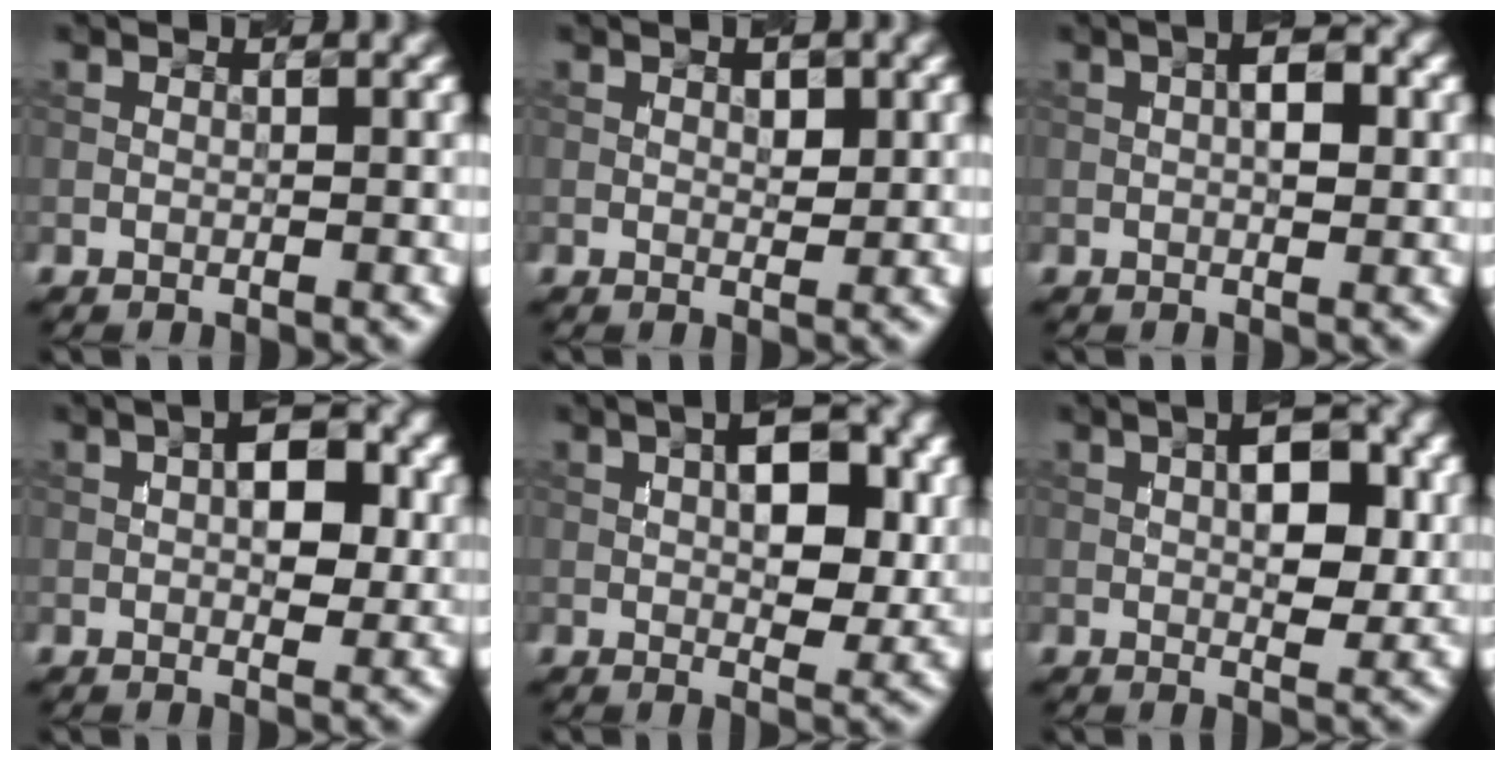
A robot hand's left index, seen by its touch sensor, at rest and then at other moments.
{"total": 1.4, "force": [0.5, 0.7, 1.1], "torque": [-0.012, -0.003, 0.009]}
{"total": 3.1, "force": [0.5, 1.3, 2.8], "torque": [-0.042, 0.006, 0.004]}
{"total": 4.9, "force": [0.8, 2.5, 4.1], "torque": [-0.055, 0.005, 0.008]}
{"total": 6.3, "force": [1.2, 3.0, 5.5], "torque": [-0.073, 0.002, 0.018]}
{"total": 5.3, "force": [0.8, 2.3, 4.7], "torque": [-0.065, 0.003, 0.010]}